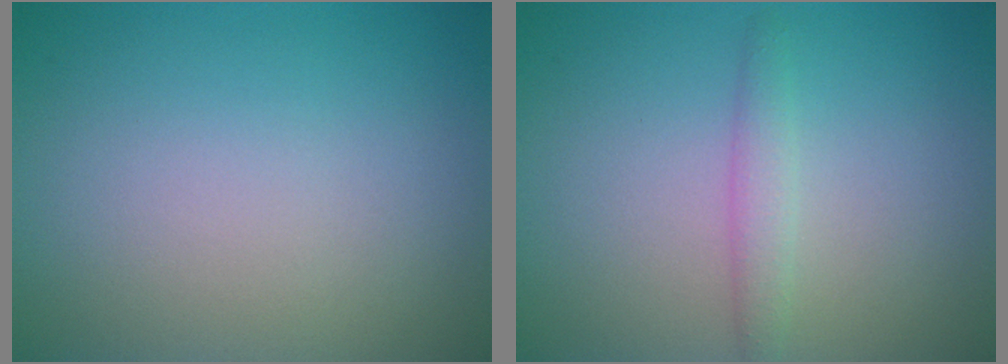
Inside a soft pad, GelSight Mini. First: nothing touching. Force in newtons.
{"total": 1.4, "press": 1.4, "slide": 0.0}